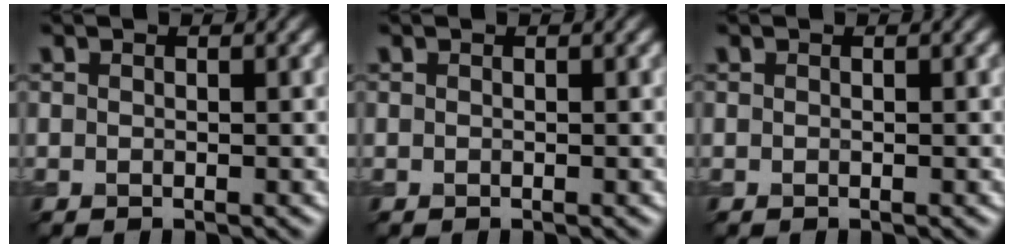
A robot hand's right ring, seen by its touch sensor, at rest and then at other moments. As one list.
[{"total": 0.0}, {"total": 0.0}]